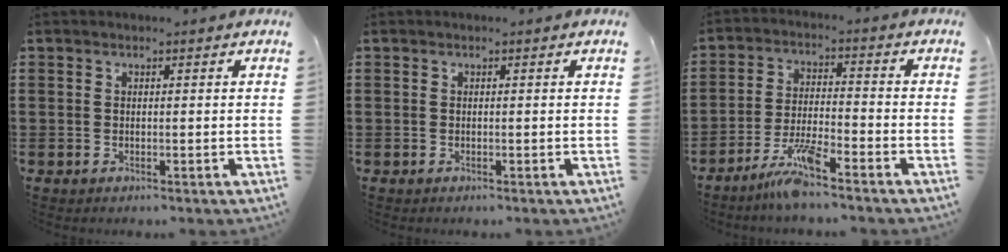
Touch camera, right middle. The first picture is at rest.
{"total": 0.0}
{"total": 6.4, "force": [-5.0, 0.3, 4.0], "torque": [-0.085, -0.009, -0.094]}